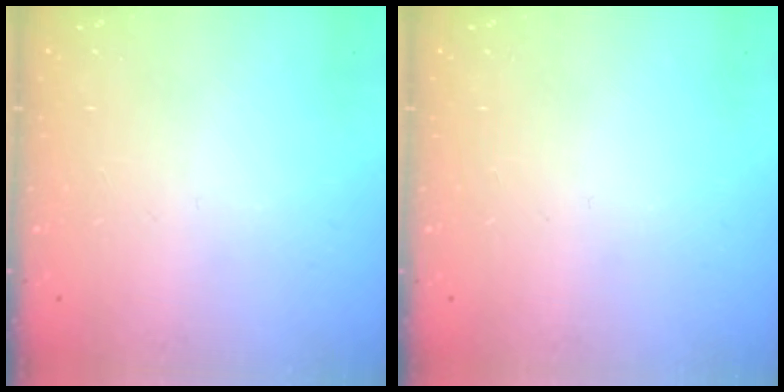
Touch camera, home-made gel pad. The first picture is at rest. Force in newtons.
{"total": 0.0}